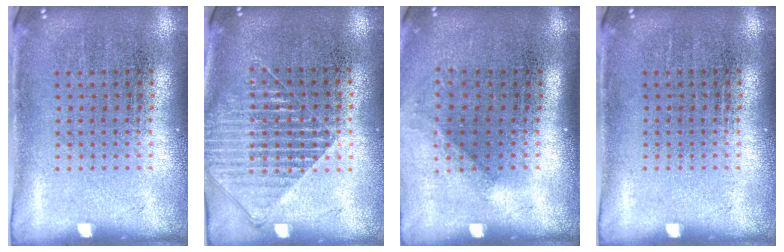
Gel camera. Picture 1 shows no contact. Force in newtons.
{"total": 1.6, "press": 1.4, "slide": 0.8}
{"total": 1.2, "press": 0.9, "slide": 0.8}
{"total": 0.0}